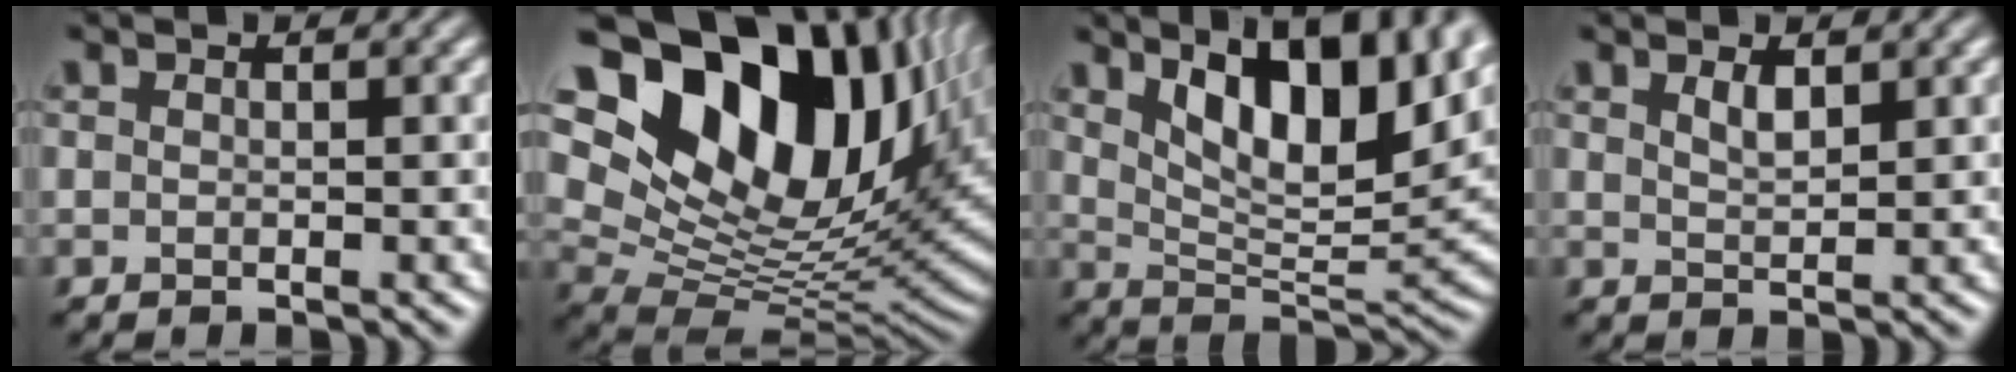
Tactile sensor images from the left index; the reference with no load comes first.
{"total": 20.0, "force": [8.7, 12.1, 13.3], "torque": [-0.235, 0.031, 0.156]}
{"total": 10.3, "force": [5.0, 3.7, 8.2], "torque": [-0.128, -0.003, 0.086]}
{"total": 1.5, "force": [1.1, 0.4, 1.0], "torque": [-0.019, -0.001, 0.021]}